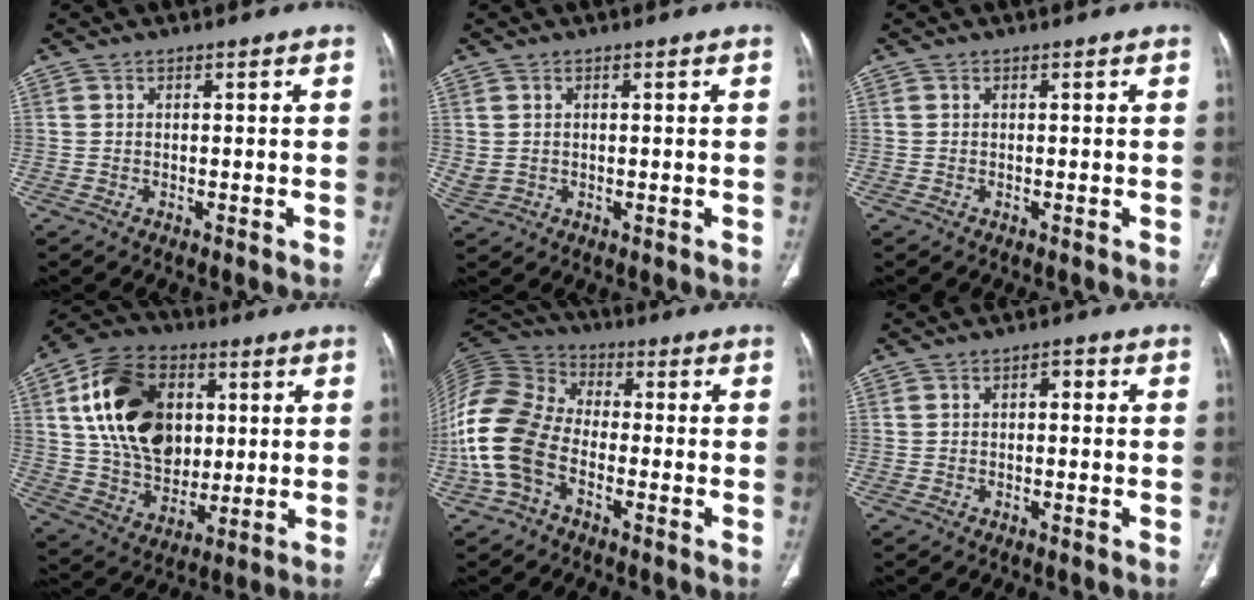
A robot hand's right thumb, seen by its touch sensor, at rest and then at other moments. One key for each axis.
{"total": 2.1, "fx": 0.5, "fy": 1.6, "fz": 1.3, "tx": -0.031, "ty": 0.000, "tz": 0.019}
{"total": 0.0}
{"total": 21.3, "fx": 4.8, "fy": 15.0, "fz": 14.4, "tx": -0.231, "ty": -0.005, "tz": 0.089}
{"total": 16.9, "fx": -4.8, "fy": 11.3, "fz": 11.6, "tx": -0.255, "ty": 0.040, "tz": -0.100}
{"total": 1.8, "fx": 0.0, "fy": 1.1, "fz": 1.5, "tx": -0.016, "ty": 0.010, "tz": -0.006}